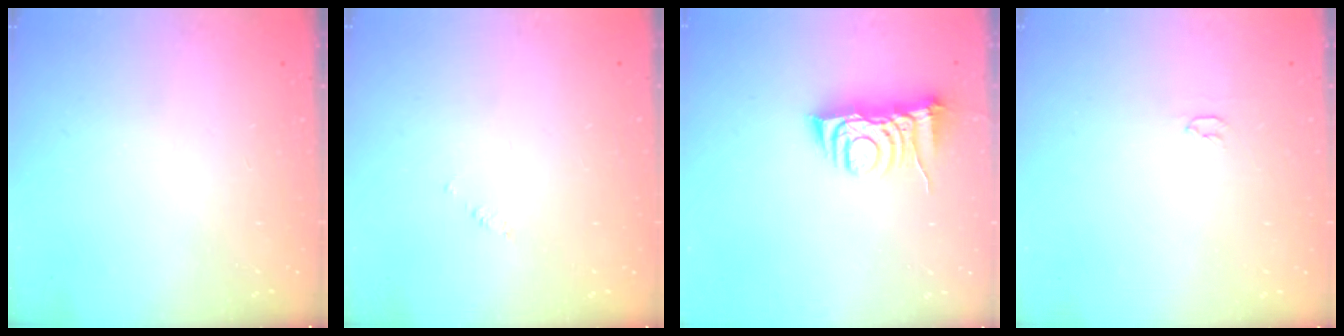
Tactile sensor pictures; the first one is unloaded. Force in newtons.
{"total": 1.7, "press": 1.7, "slide": 0.3}
{"total": 8.3, "press": 8.2, "slide": 1.1}
{"total": 2.0, "press": 2.0, "slide": 0.3}